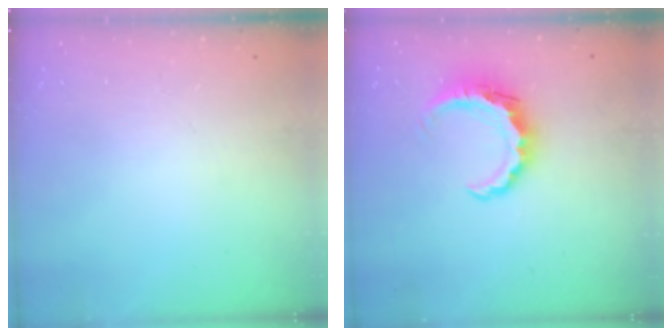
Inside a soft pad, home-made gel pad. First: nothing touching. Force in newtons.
{"total": 7.8, "press": 7.7, "slide": 1.4}